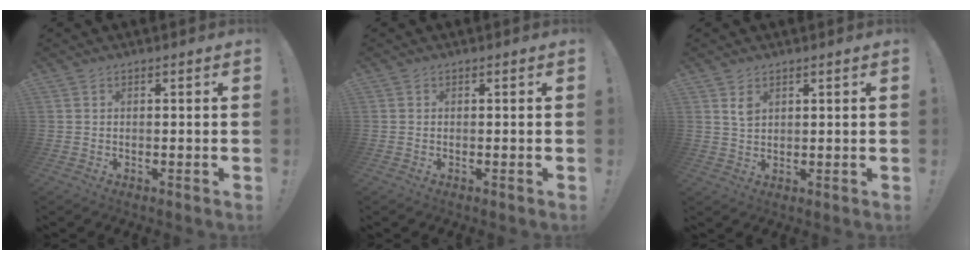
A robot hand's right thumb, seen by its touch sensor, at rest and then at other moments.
{"total": 0.0}
{"total": 2.9, "force": [1.6, 1.6, 1.8], "torque": [-0.021, -0.009, 0.026]}